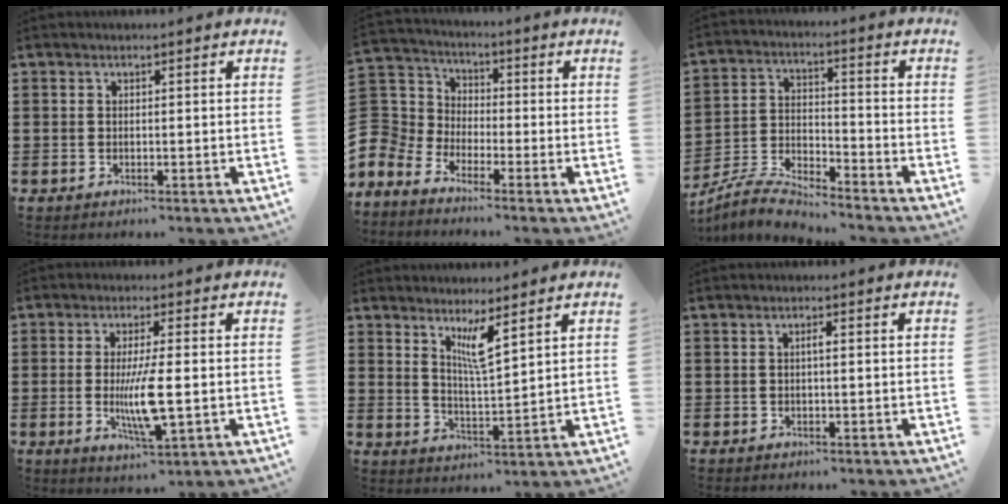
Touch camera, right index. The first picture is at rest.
{"total": 5.0, "force": [-2.9, 4.0, 0.2], "torque": [-0.057, -0.005, -0.069]}
{"total": 5.6, "force": [-5.5, 0.5, 1.2], "torque": [-0.042, -0.001, -0.113]}
{"total": 8.0, "force": [-1.0, 1.5, 7.7], "torque": [-0.160, -0.018, -0.022]}
{"total": 5.1, "force": [3.3, 0.5, 3.8], "torque": [-0.076, -0.006, 0.056]}
{"total": 1.0, "force": [-0.1, 0.1, 1.0], "torque": [-0.018, -0.001, -0.002]}